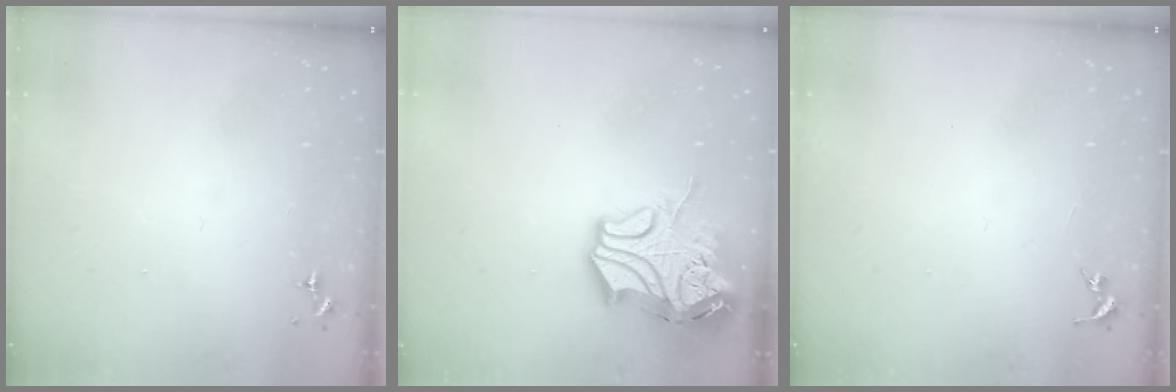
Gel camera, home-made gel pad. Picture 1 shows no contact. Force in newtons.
{"total": 17.1, "press": 16.9, "slide": 2.6}
{"total": 0.0}